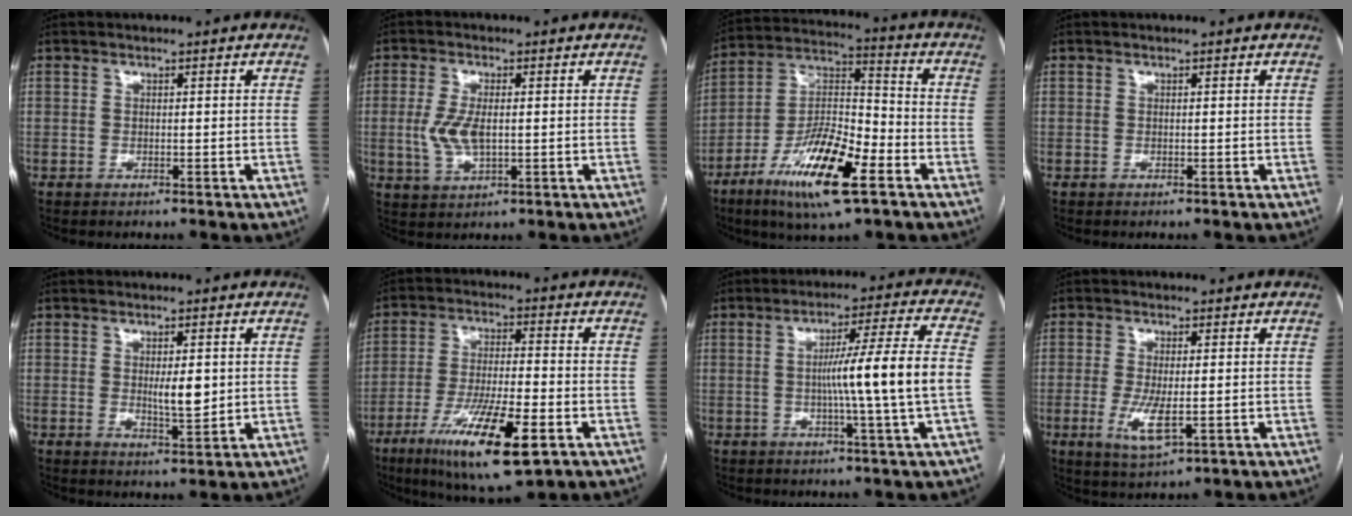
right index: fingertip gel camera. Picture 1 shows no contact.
{"total": 5.7, "force": [-0.1, 2.2, 5.3], "torque": [-0.122, -0.002, 0.002]}
{"total": 16.1, "force": [-8.4, 3.4, 13.3], "torque": [-0.255, -0.010, -0.146]}
{"total": 0.0}
{"total": 4.3, "force": [0.4, 1.2, 4.1], "torque": [-0.066, -0.007, 0.008]}
{"total": 15.3, "force": [-7.5, 2.5, 13.1], "torque": [-0.243, -0.030, -0.123]}
{"total": 11.7, "force": [-1.2, -2.1, 11.5], "torque": [-0.183, 0.002, -0.018]}
{"total": 5.8, "force": [-1.3, 1.5, 5.4], "torque": [-0.111, -0.014, -0.020]}